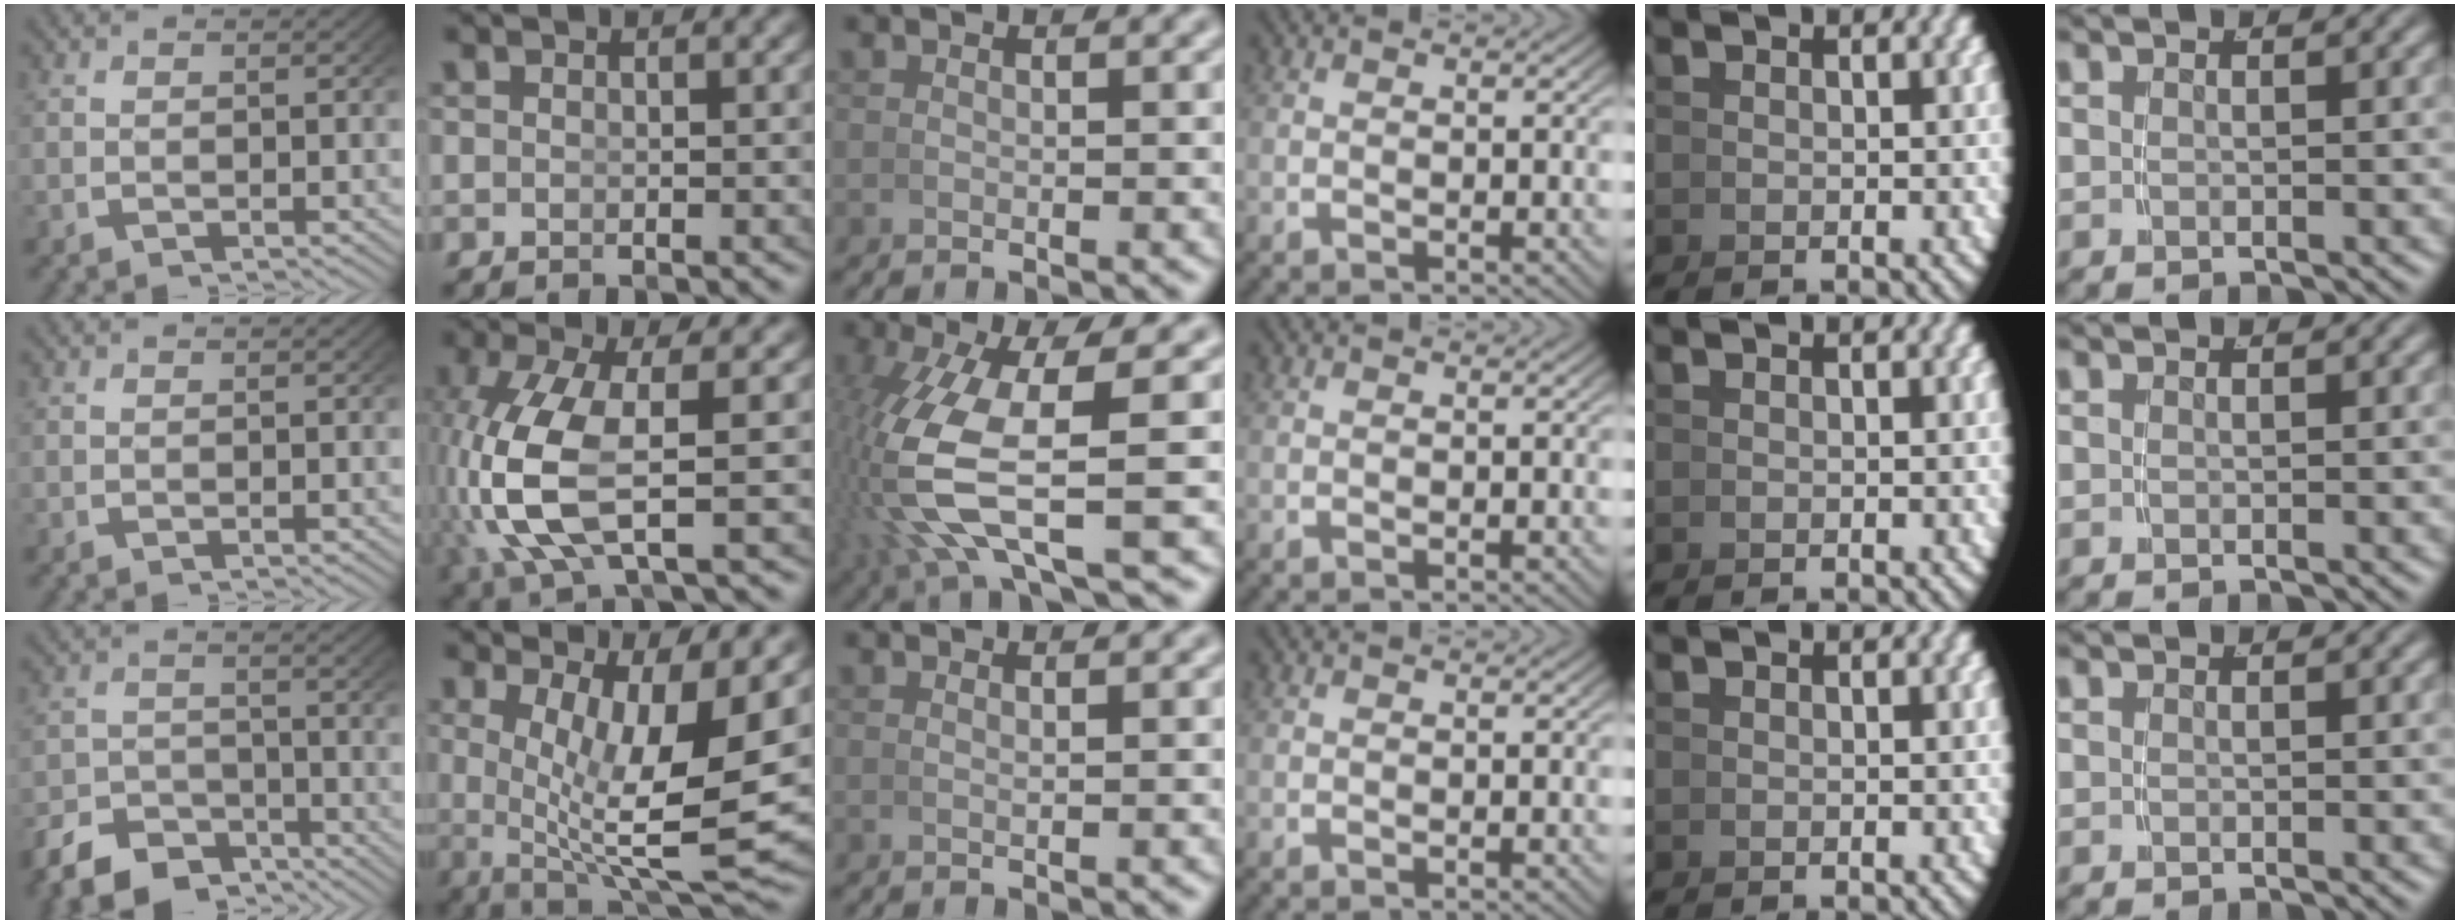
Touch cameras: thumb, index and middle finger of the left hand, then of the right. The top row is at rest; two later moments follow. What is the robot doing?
{"motion": "grasp_and_lifting", "object": "whiteboard"}